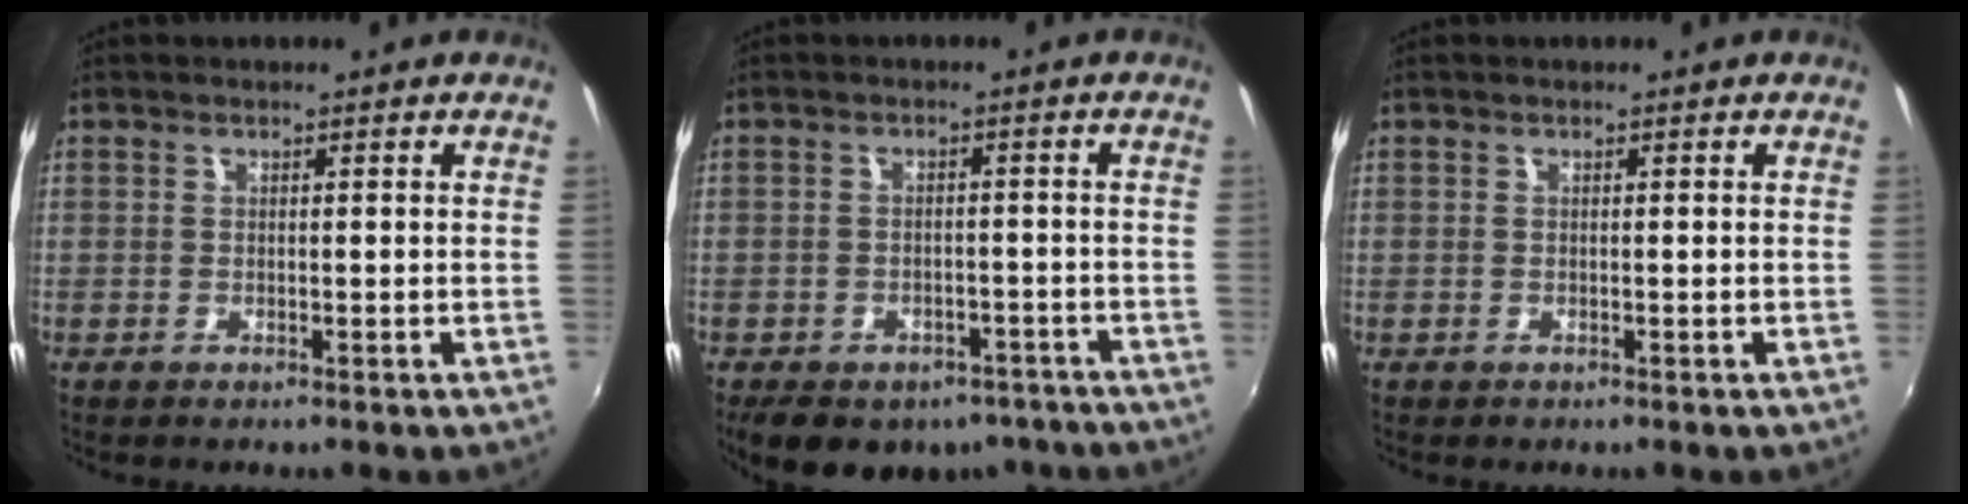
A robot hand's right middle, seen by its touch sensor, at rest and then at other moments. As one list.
[{"total": 14.1, "force": [-10.0, 7.9, 6.0], "torque": [-0.128, -0.002, -0.123]}, {"total": 0.0}]